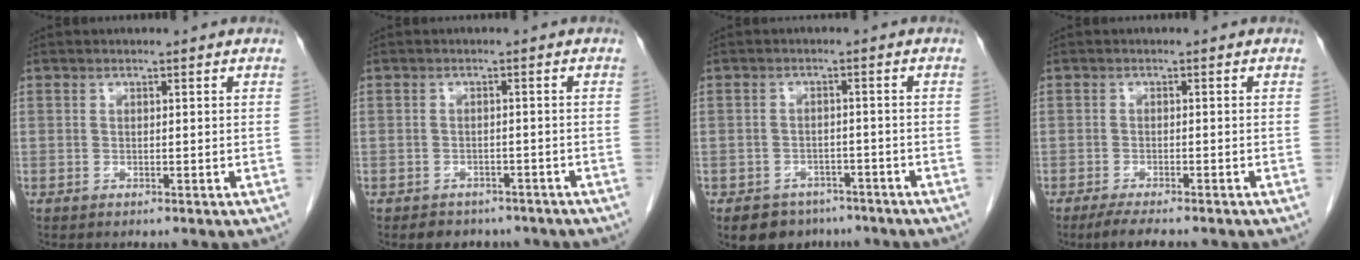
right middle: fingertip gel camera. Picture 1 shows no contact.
{"total": 5.3, "force": [-4.3, 2.8, 1.2], "torque": [-0.016, 0.007, -0.048]}
{"total": 5.9, "force": [-4.4, 3.8, 1.0], "torque": [-0.011, 0.007, -0.062]}
{"total": 5.3, "force": [-4.3, 0.7, 3.0], "torque": [-0.048, -0.012, -0.065]}